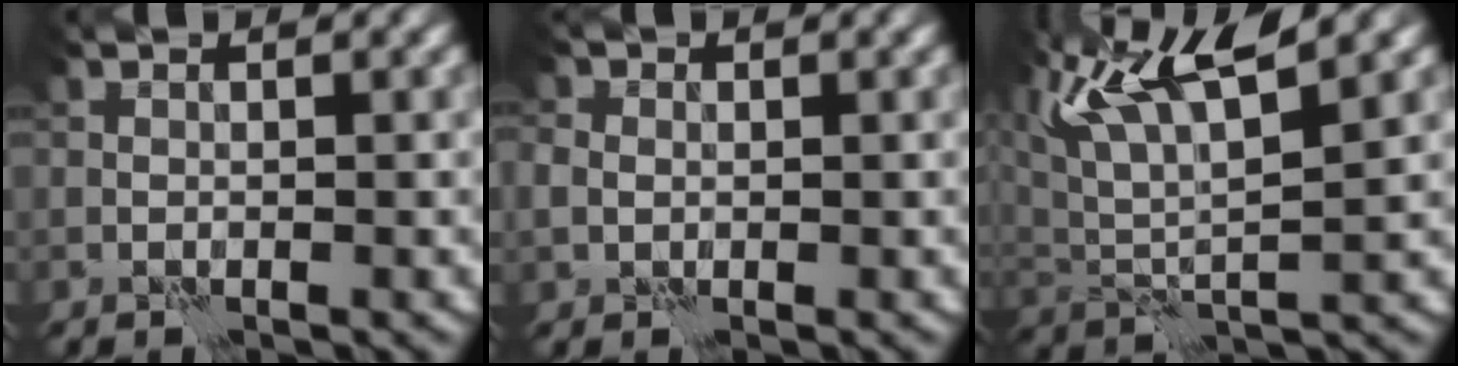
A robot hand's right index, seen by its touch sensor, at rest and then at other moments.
{"total": 1.8, "force": [0.3, 1.6, 0.7], "torque": [-0.016, 0.007, 0.003]}
{"total": 9.3, "force": [5.1, 2.5, 7.4], "torque": [-0.157, 0.018, 0.099]}